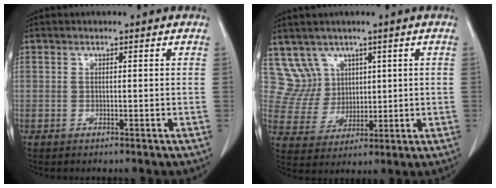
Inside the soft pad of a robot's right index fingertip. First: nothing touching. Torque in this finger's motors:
{"motor_torque": [-0.56, 0.54, -0.11, -0.06]}